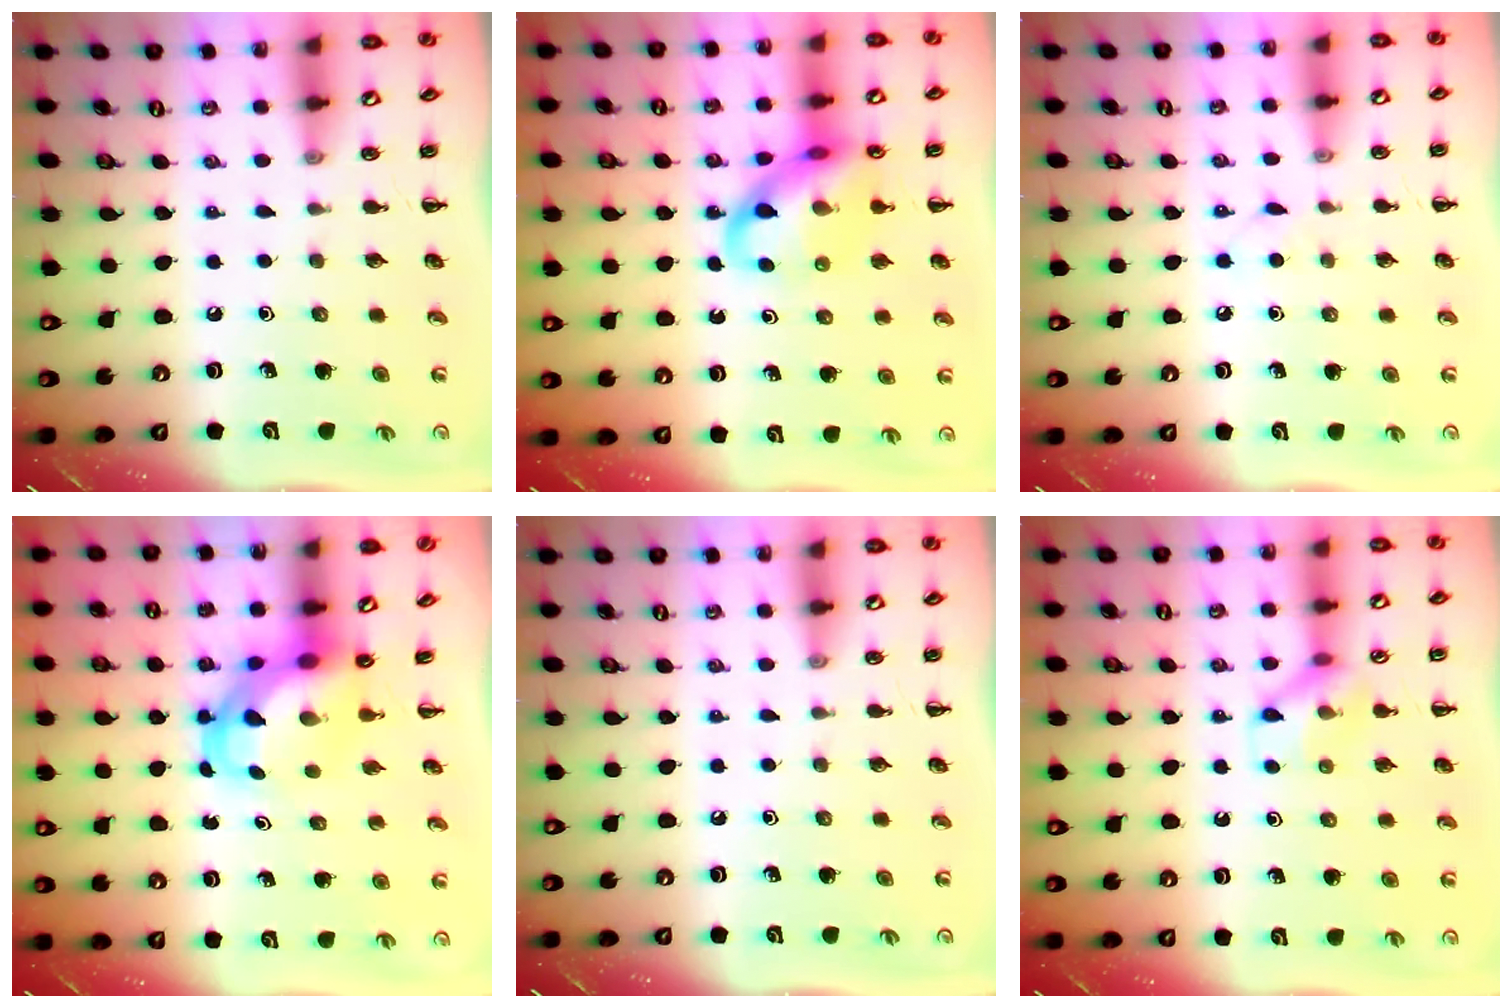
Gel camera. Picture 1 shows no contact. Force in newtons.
{"total": 14.4, "press": 14.2, "slide": 2.3}
{"total": 2.9, "press": 2.8, "slide": 1.0}
{"total": 4.7, "press": 4.7, "slide": 0.9}
{"total": 0.0}
{"total": 10.0, "press": 9.9, "slide": 1.3}